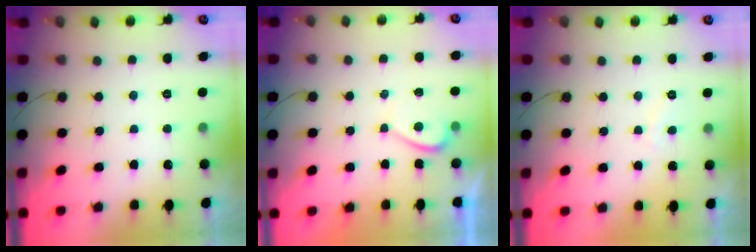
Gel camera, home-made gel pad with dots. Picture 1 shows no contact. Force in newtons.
{"total": 0.7, "press": 0.5, "slide": 0.5}
{"total": 1.7, "press": 1.6, "slide": 0.6}